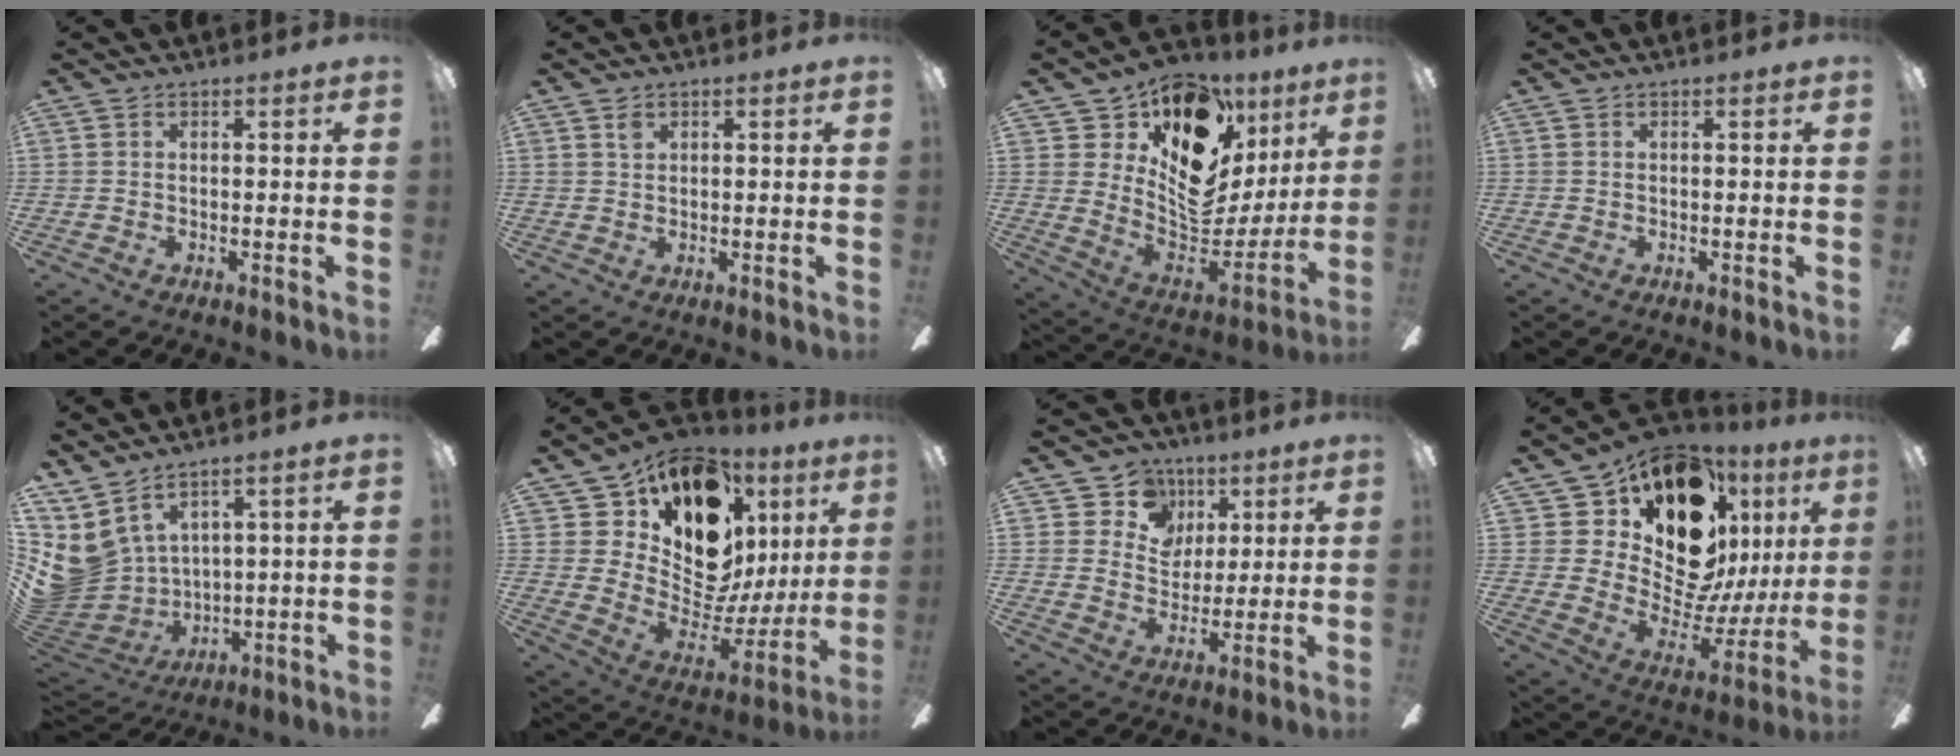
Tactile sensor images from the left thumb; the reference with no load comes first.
{"total": 1.1, "force": [0.9, 0.6, 0.4], "torque": [-0.011, 0.000, 0.017]}
{"total": 17.3, "force": [10.0, 10.6, 9.4], "torque": [-0.161, -0.096, 0.181]}
{"total": 0.0}
{"total": 8.2, "force": [4.9, 6.1, 2.5], "torque": [-0.100, -0.046, 0.102]}
{"total": 19.8, "force": [13.2, 11.5, 9.3], "torque": [-0.176, -0.108, 0.255]}
{"total": 10.4, "force": [5.6, 8.6, 1.6], "torque": [-0.038, -0.032, 0.107]}
{"total": 22.7, "force": [14.1, 12.1, 12.9], "torque": [-0.250, -0.118, 0.266]}